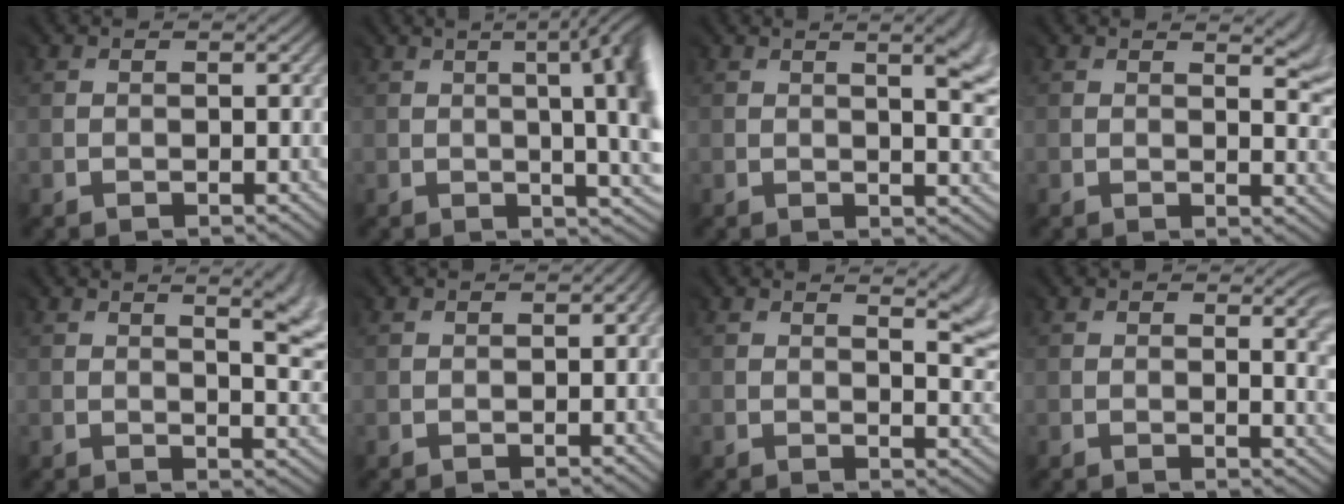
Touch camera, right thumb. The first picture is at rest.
{"total": 11.5, "force": [0.3, 3.9, 10.9], "torque": [-0.099, 0.018, -0.005]}
{"total": 5.4, "force": [1.6, 1.5, 4.9], "torque": [-0.045, 0.010, 0.017]}
{"total": 4.7, "force": [1.9, 1.4, 4.0], "torque": [-0.039, -0.001, 0.029]}
{"total": 6.1, "force": [2.4, 1.7, 5.3], "torque": [-0.051, 0.012, 0.026]}
{"total": 0.8, "force": [-0.2, 0.6, 0.5], "torque": [-0.001, -0.001, 0.001]}
{"total": 4.7, "force": [2.2, 1.3, 3.9], "torque": [-0.037, 0.002, 0.030]}
{"total": 4.5, "force": [0.6, 1.8, 4.1], "torque": [-0.051, -0.003, 0.008]}